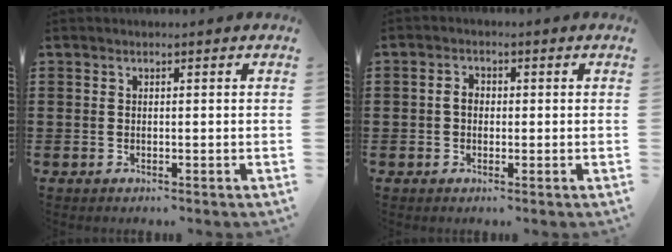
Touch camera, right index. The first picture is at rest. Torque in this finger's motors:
{"motor_torque": [0.43, -0.33, 0.07, 0.04]}